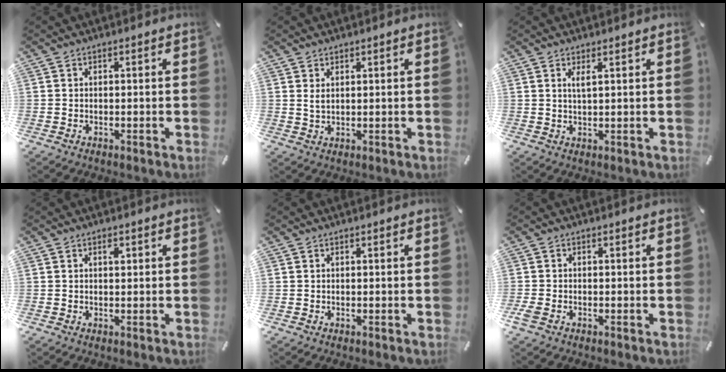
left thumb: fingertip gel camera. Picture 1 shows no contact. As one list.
[{"total": 1.9, "force": [1.0, 1.0, 1.2], "torque": [-0.025, 0.002, 0.019]}, {"total": 2.2, "force": [1.1, 0.5, 1.8], "torque": [-0.038, 0.002, 0.019]}, {"total": 1.3, "force": [0.5, 0.7, 1.0], "torque": [-0.012, 0.001, 0.006]}, {"total": 0.0}, {"total": 1.7, "force": [-0.9, 1.0, 1.0], "torque": [-0.031, -0.003, -0.020]}]